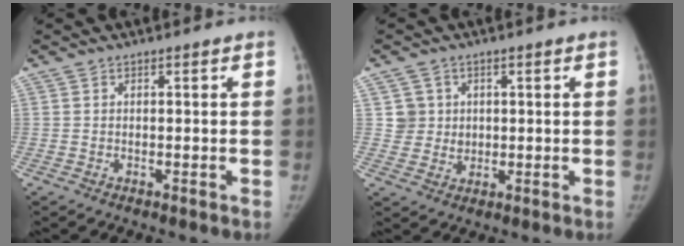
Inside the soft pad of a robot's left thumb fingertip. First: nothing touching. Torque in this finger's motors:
{"motor_torque": [0.01, 0.01, 0.01, -0.02, 0.00]}